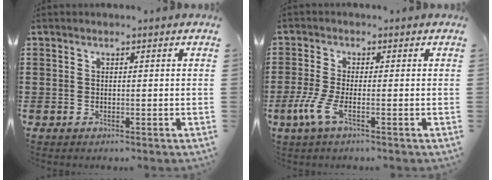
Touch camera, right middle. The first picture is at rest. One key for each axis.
{"total": 4.3, "fx": -1.5, "fy": 0.8, "fz": 3.9, "tx": -0.098, "ty": -0.012, "tz": -0.035}